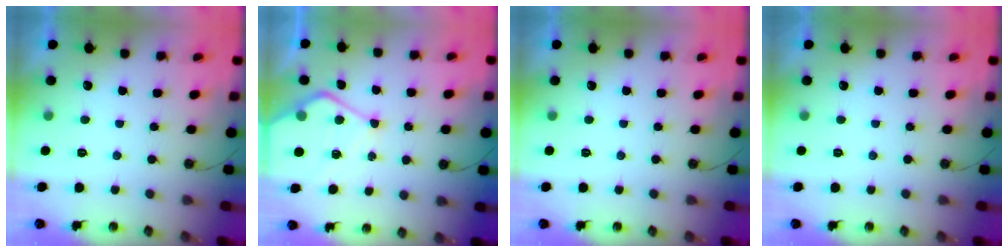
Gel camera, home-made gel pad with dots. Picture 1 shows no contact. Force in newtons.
{"total": 11.0, "press": 10.9, "slide": 1.3}
{"total": 0.0}
{"total": 0.0}